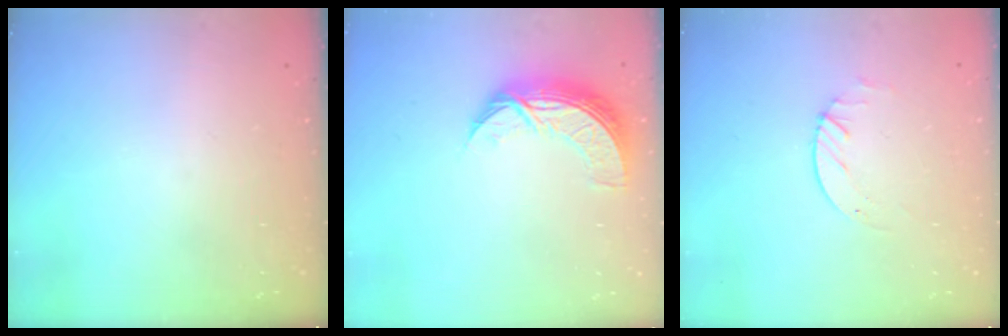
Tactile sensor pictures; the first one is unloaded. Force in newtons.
{"total": 8.8, "press": 8.7, "slide": 1.0}
{"total": 1.7, "press": 1.7, "slide": 0.2}